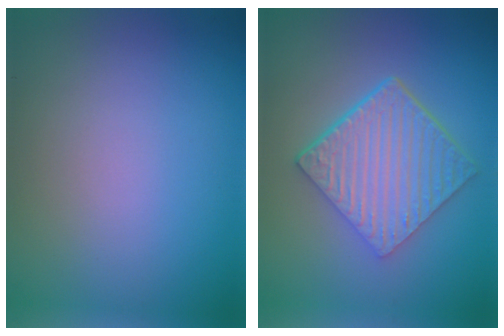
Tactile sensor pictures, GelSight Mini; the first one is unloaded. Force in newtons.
{"total": 6.6, "press": 4.6, "slide": 4.7}